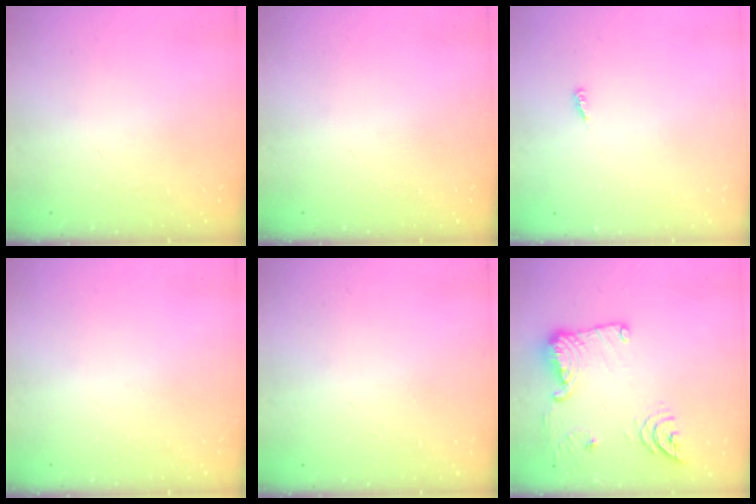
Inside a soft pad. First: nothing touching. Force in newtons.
{"total": 0.0}
{"total": 2.6, "press": 2.6, "slide": 0.3}
{"total": 0.0}
{"total": 0.9, "press": 0.9, "slide": 0.0}
{"total": 15.7, "press": 15.5, "slide": 2.6}